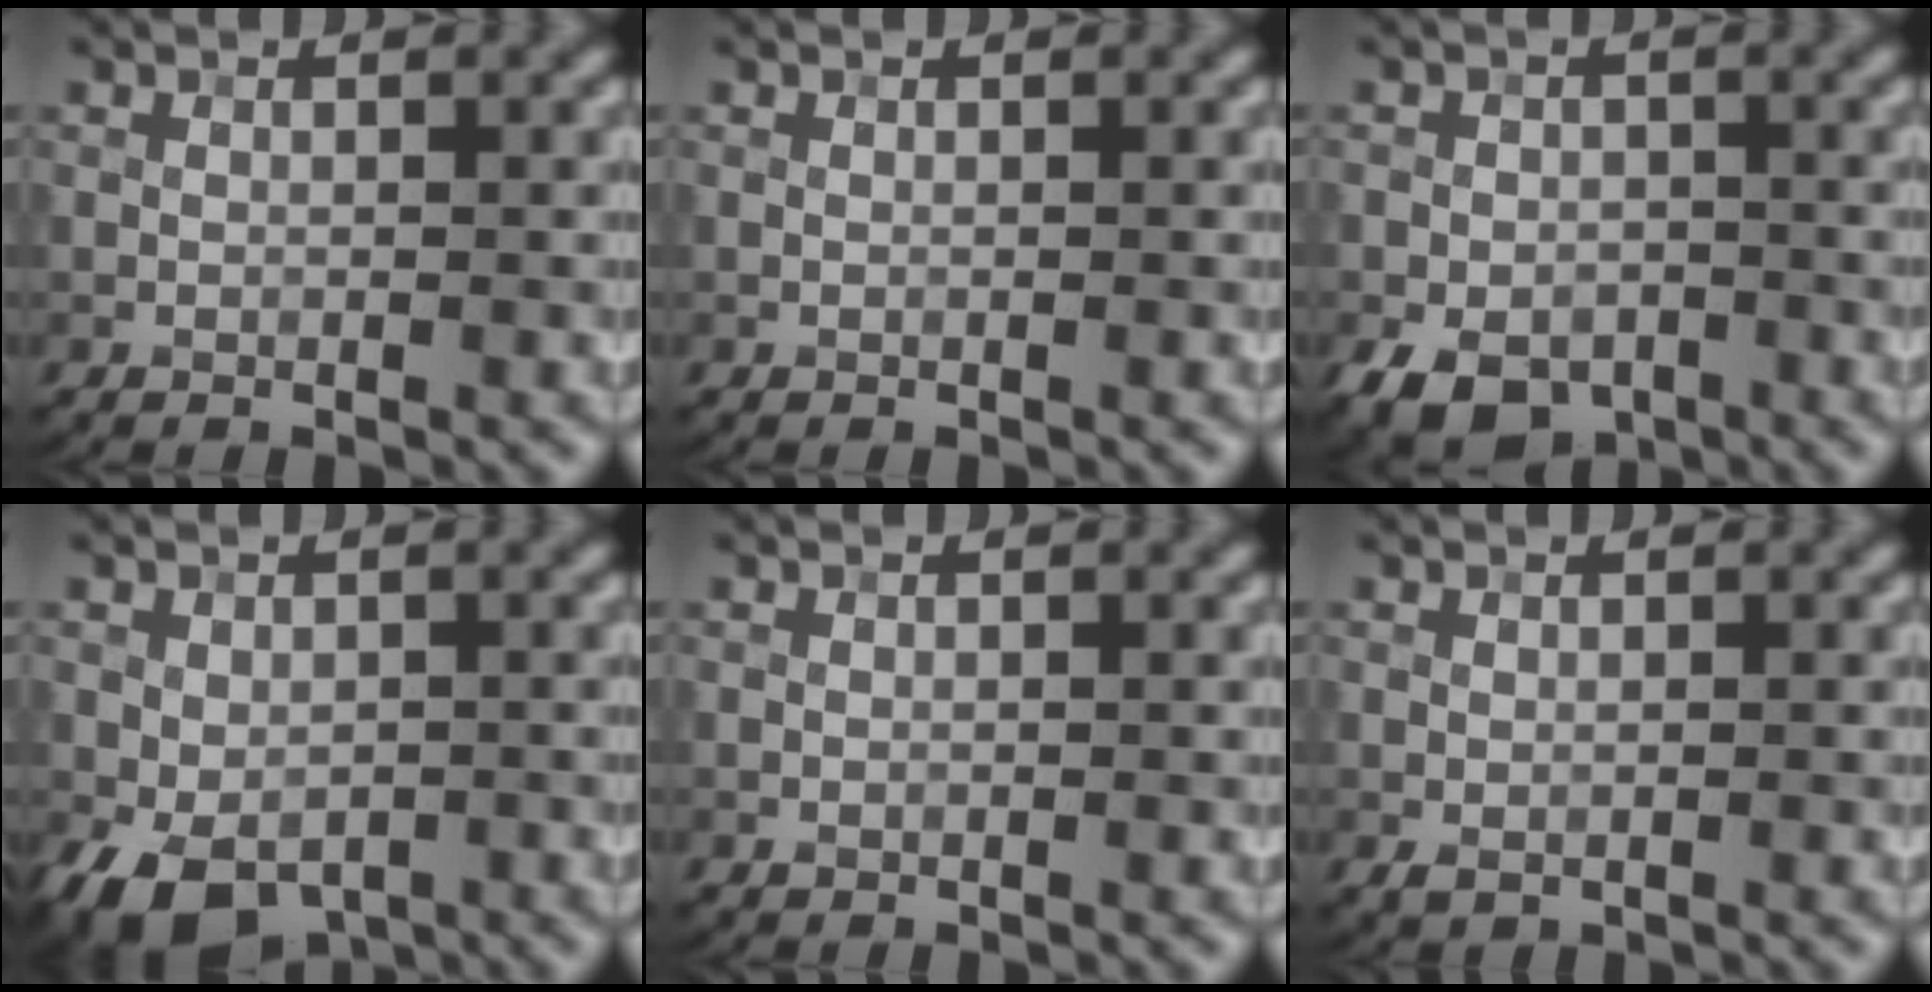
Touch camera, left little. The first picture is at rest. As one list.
[{"total": 0.0}, {"total": 5.2, "force": [-2.5, 3.7, 2.6], "torque": [-0.051, -0.014, -0.041]}, {"total": 5.7, "force": [-2.3, 4.0, 3.4], "torque": [-0.064, -0.009, -0.039]}, {"total": 0.0}, {"total": 0.6, "force": [-0.1, 0.5, 0.4], "torque": [-0.011, 0.000, 0.001]}]